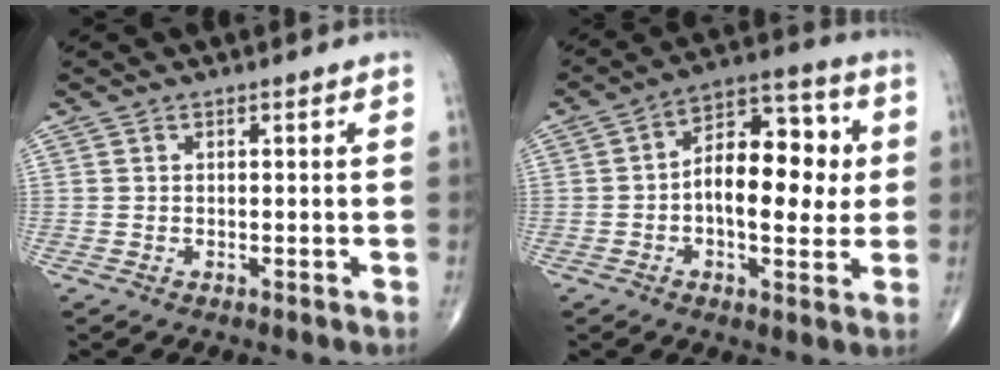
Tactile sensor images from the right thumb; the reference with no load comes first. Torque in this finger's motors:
{"motor_torque": [-0.11, 0.46, 0.83, -0.42, 0.32]}